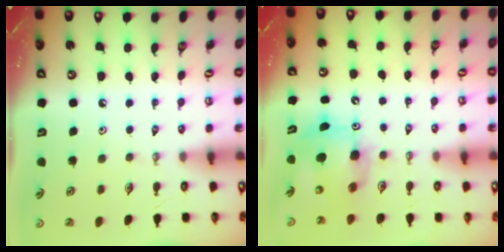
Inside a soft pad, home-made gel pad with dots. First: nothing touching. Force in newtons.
{"total": 7.6, "press": 7.4, "slide": 1.7}